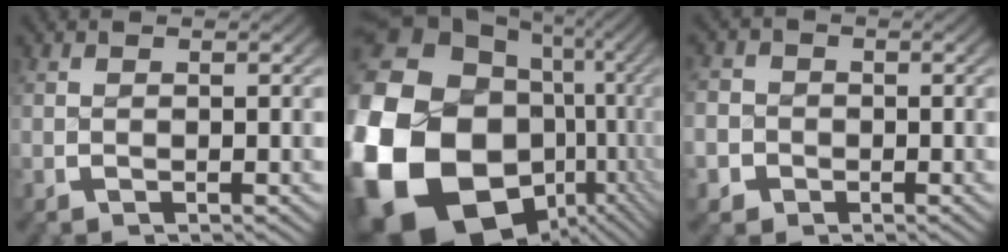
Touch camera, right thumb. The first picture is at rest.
{"total": 26.0, "force": [-5.2, 19.3, 16.7], "torque": [-0.359, -0.087, -0.058]}
{"total": 4.6, "force": [-1.5, 4.3, 0.8], "torque": [-0.022, -0.016, -0.029]}